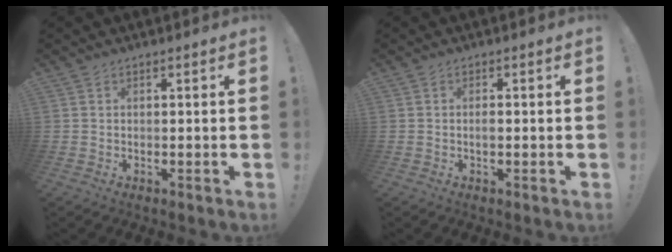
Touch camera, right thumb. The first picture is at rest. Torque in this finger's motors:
{"motor_torque": [0.42, 0.37, 0.16, -0.02, -0.05]}